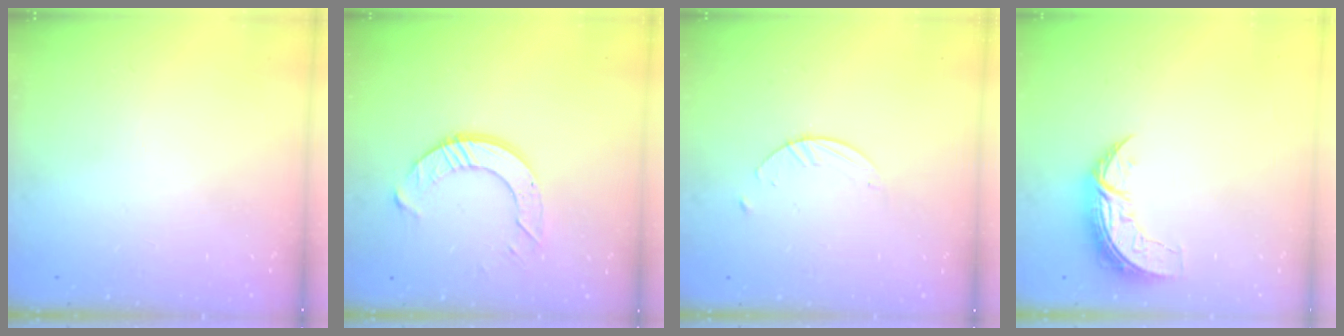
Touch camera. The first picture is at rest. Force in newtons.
{"total": 9.1, "press": 9.0, "slide": 0.7}
{"total": 2.7, "press": 2.6, "slide": 0.3}
{"total": 7.1, "press": 7.0, "slide": 0.4}